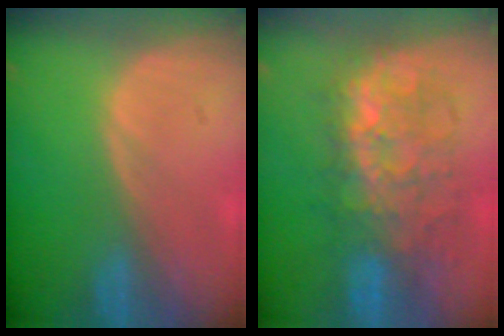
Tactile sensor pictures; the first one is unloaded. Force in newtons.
{"total": 9.3, "press": 9.2, "slide": 1.6}